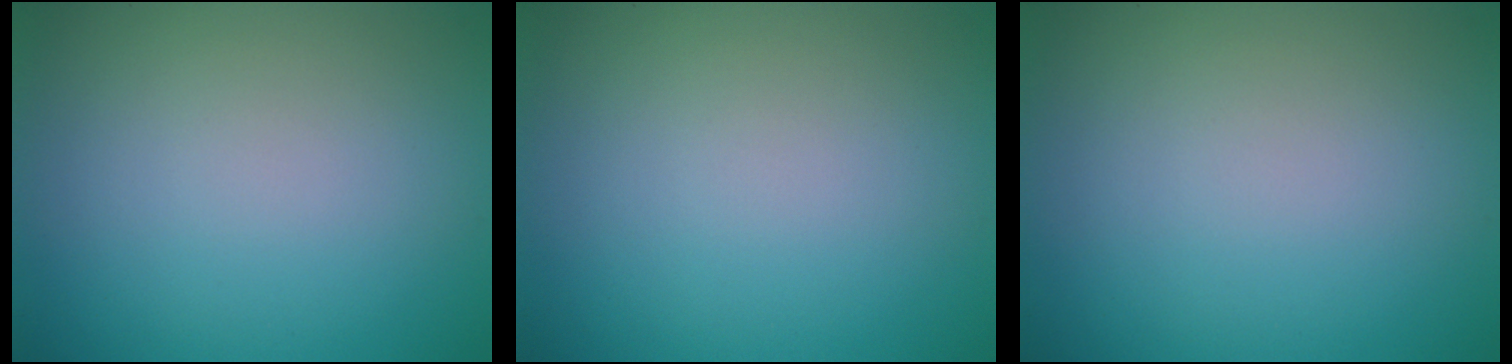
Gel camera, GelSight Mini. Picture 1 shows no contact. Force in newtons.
{"total": 0.0}
{"total": 0.0}